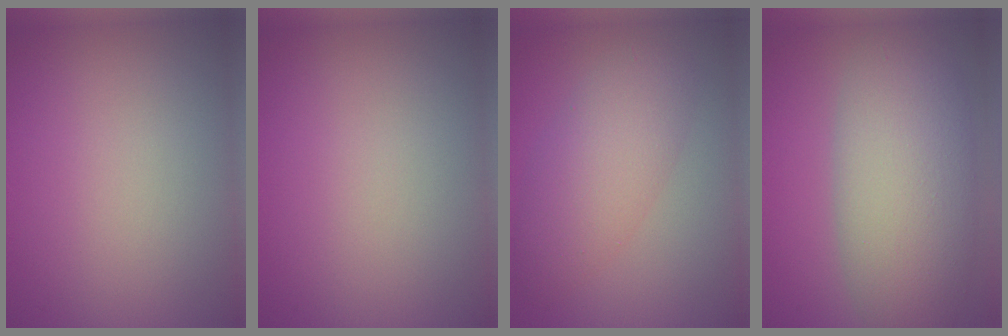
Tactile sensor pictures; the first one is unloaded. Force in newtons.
{"total": 0.0}
{"total": 4.9, "press": 4.9, "slide": 0.1}
{"total": 8.6, "press": 8.6, "slide": 0.6}